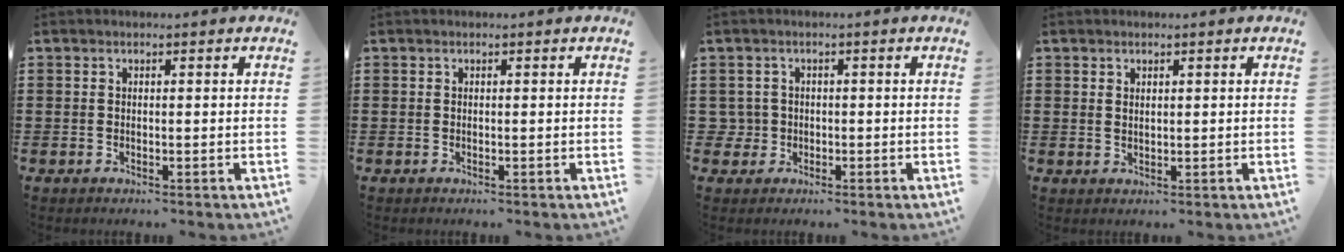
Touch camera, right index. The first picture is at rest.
{"total": 0.0}
{"total": 2.2, "force": [-0.6, 2.1, 0.3], "torque": [-0.024, 0.001, -0.019]}
{"total": 1.0, "force": [0.8, 0.6, 0.3], "torque": [-0.007, 0.004, 0.015]}